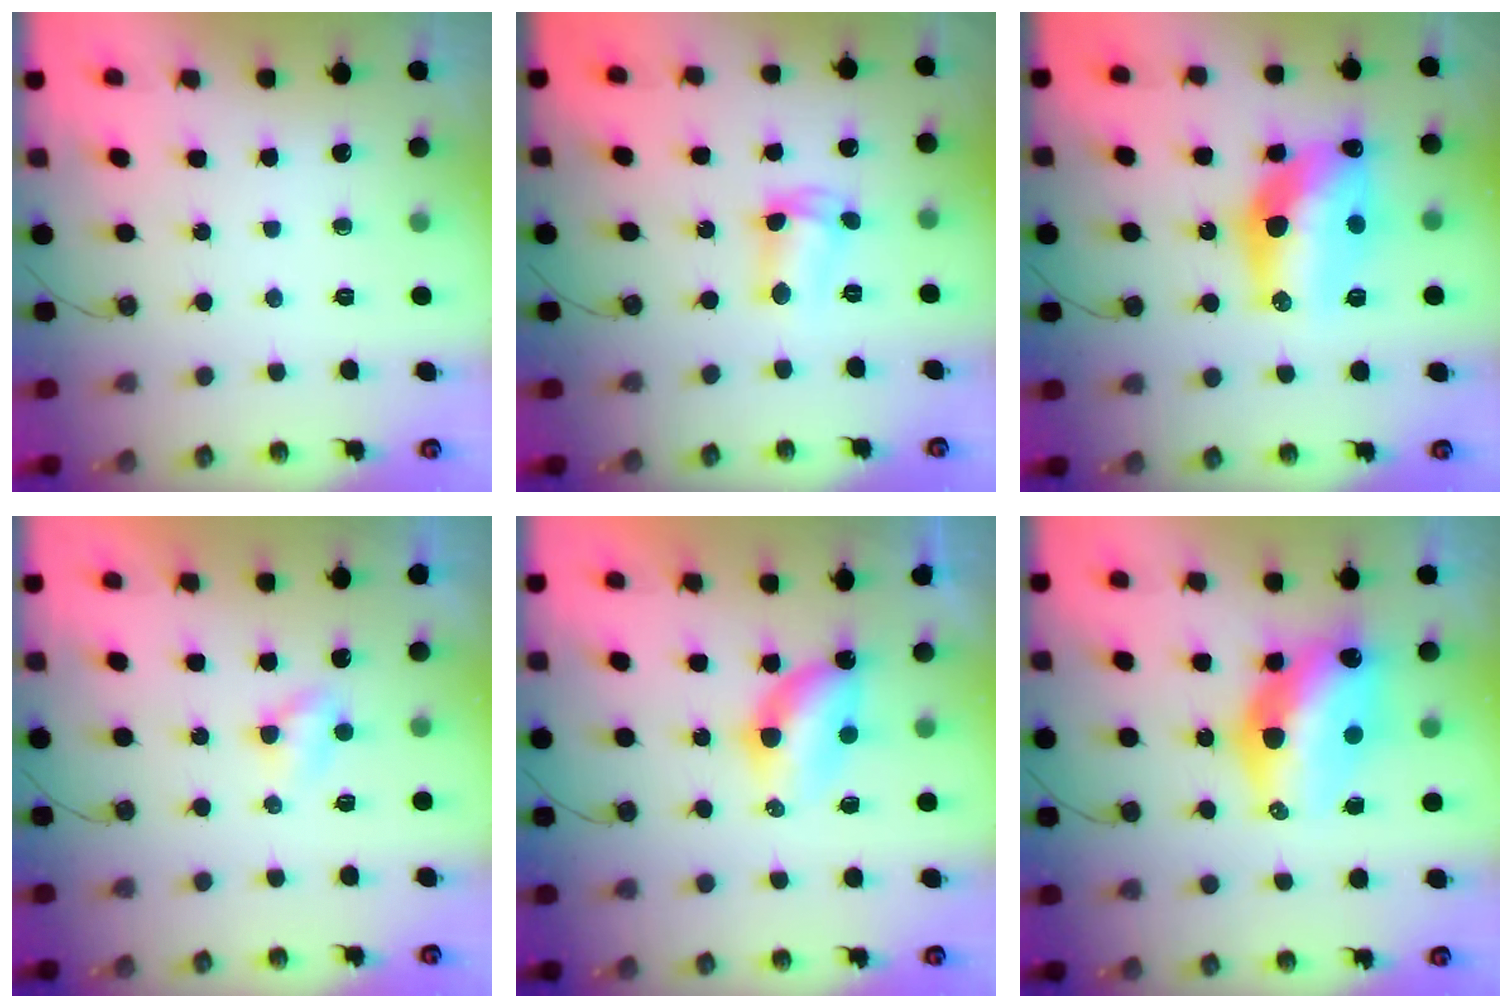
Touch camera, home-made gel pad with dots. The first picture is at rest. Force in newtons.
{"total": 5.3, "press": 5.3, "slide": 0.1}
{"total": 17.3, "press": 16.7, "slide": 4.5}
{"total": 2.8, "press": 2.8, "slide": 0.3}
{"total": 5.6, "press": 5.6, "slide": 0.6}
{"total": 14.4, "press": 14.3, "slide": 1.3}